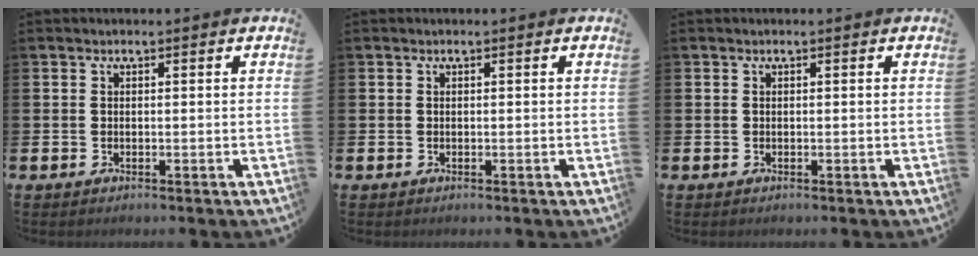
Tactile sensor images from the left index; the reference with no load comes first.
{"total": 0.0}
{"total": 0.0}